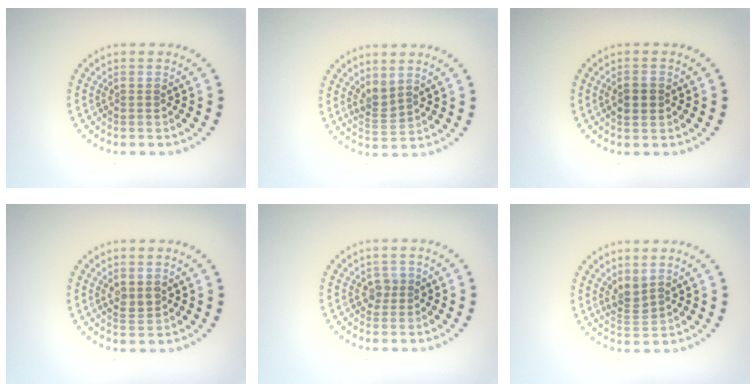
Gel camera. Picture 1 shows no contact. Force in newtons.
{"total": 1.8, "press": 1.4, "slide": 1.1}
{"total": 1.7, "press": 1.7, "slide": 0.1}
{"total": 1.6, "press": 1.6, "slide": 0.1}
{"total": 1.1, "press": 0.9, "slide": 0.6}
{"total": 1.8, "press": 1.4, "slide": 1.1}